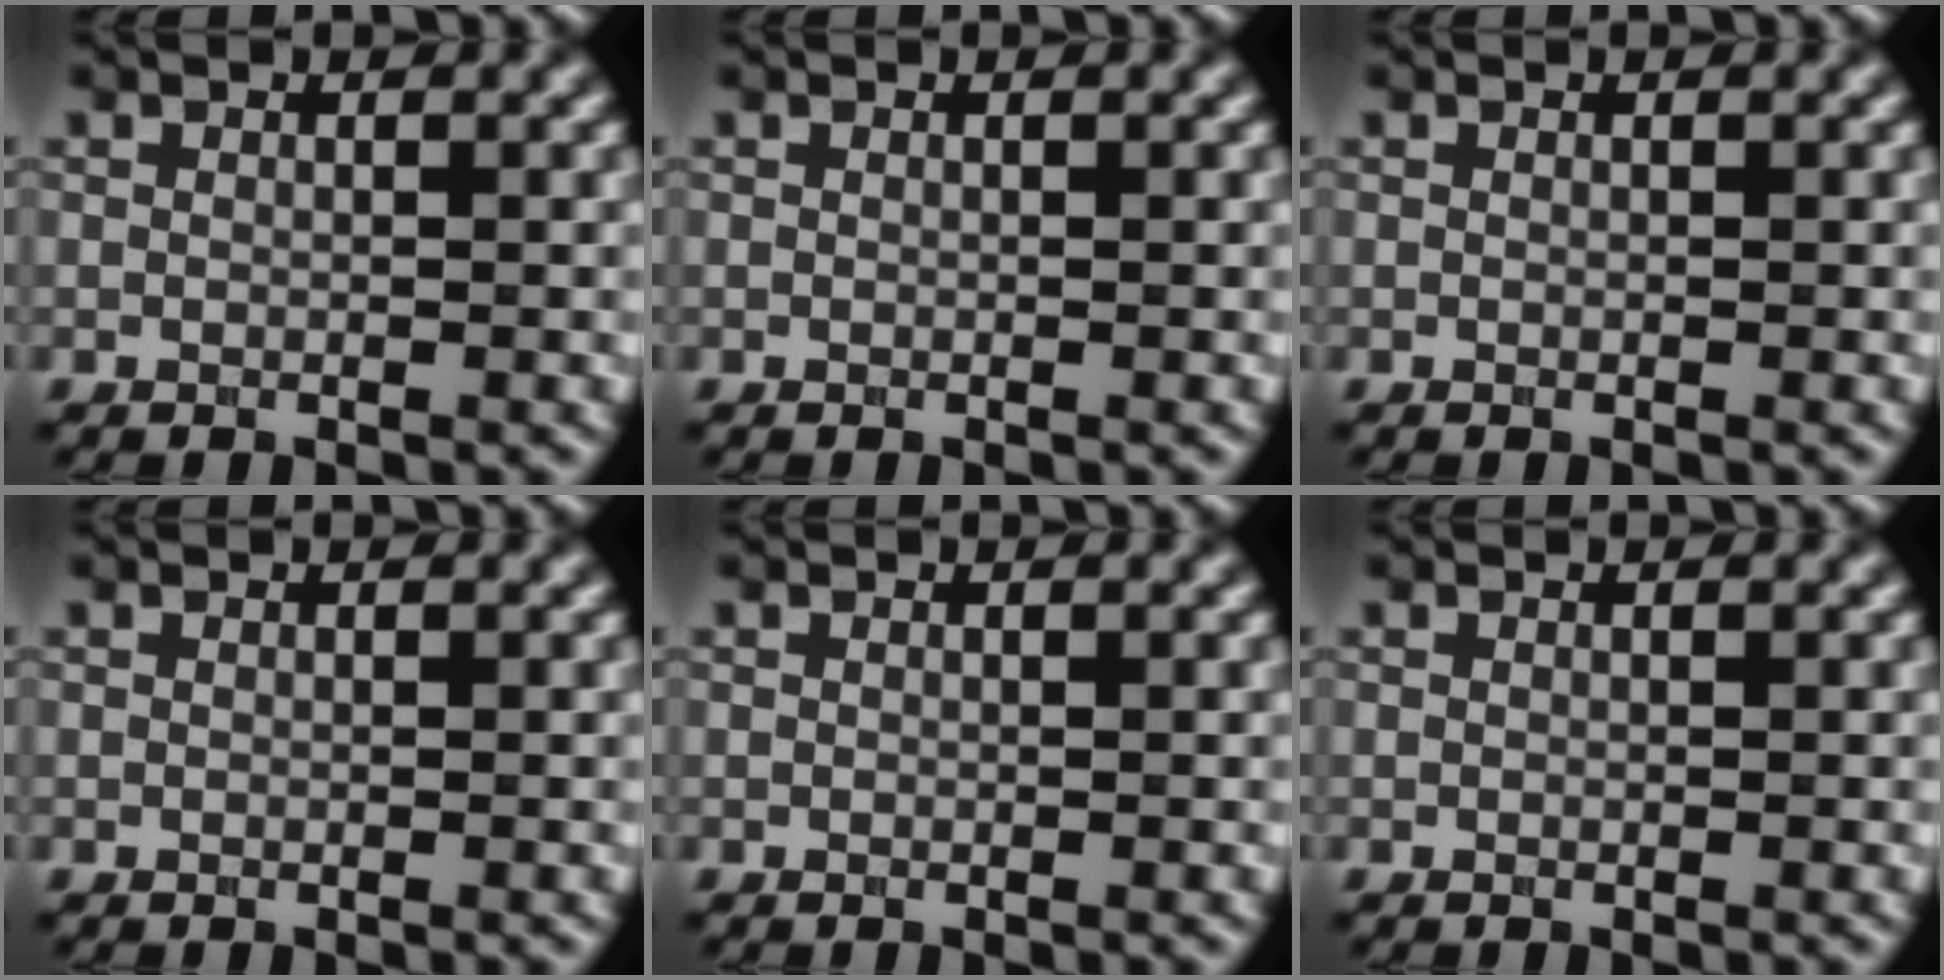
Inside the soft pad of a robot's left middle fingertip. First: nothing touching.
{"total": 0.0}
{"total": 0.0}
{"total": 0.0}
{"total": 0.0}
{"total": 0.0}